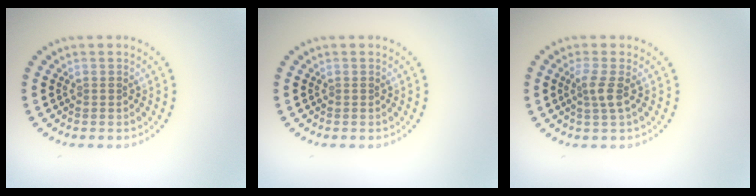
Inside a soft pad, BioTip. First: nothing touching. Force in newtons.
{"total": 0.0}
{"total": 1.8, "press": 1.4, "slide": 1.2}